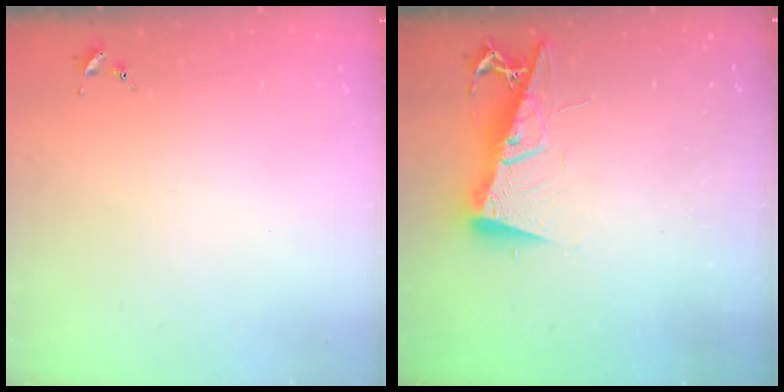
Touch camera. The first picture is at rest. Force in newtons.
{"total": 11.3, "press": 11.2, "slide": 1.1}